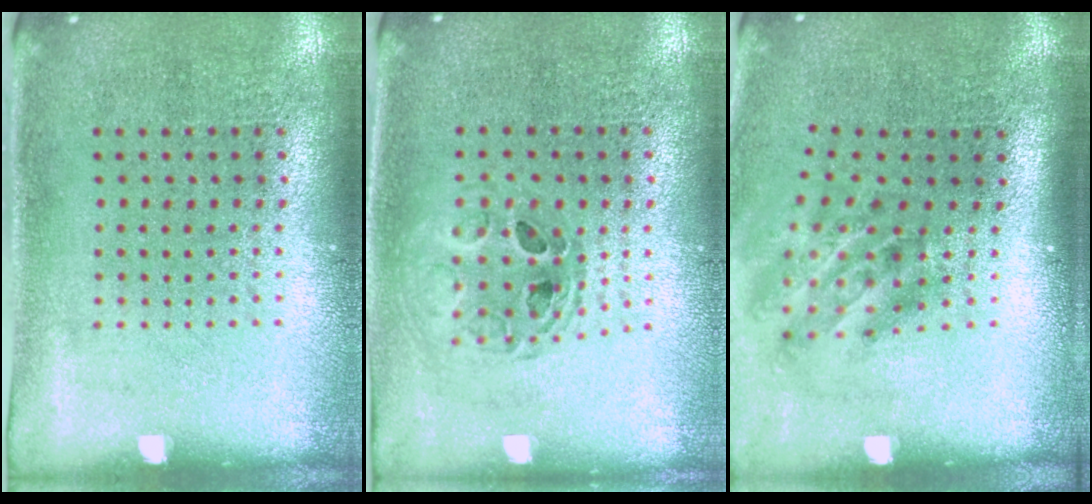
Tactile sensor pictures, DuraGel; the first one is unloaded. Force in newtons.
{"total": 0.8, "press": 0.8, "slide": 0.1}
{"total": 1.9, "press": 1.1, "slide": 1.5}